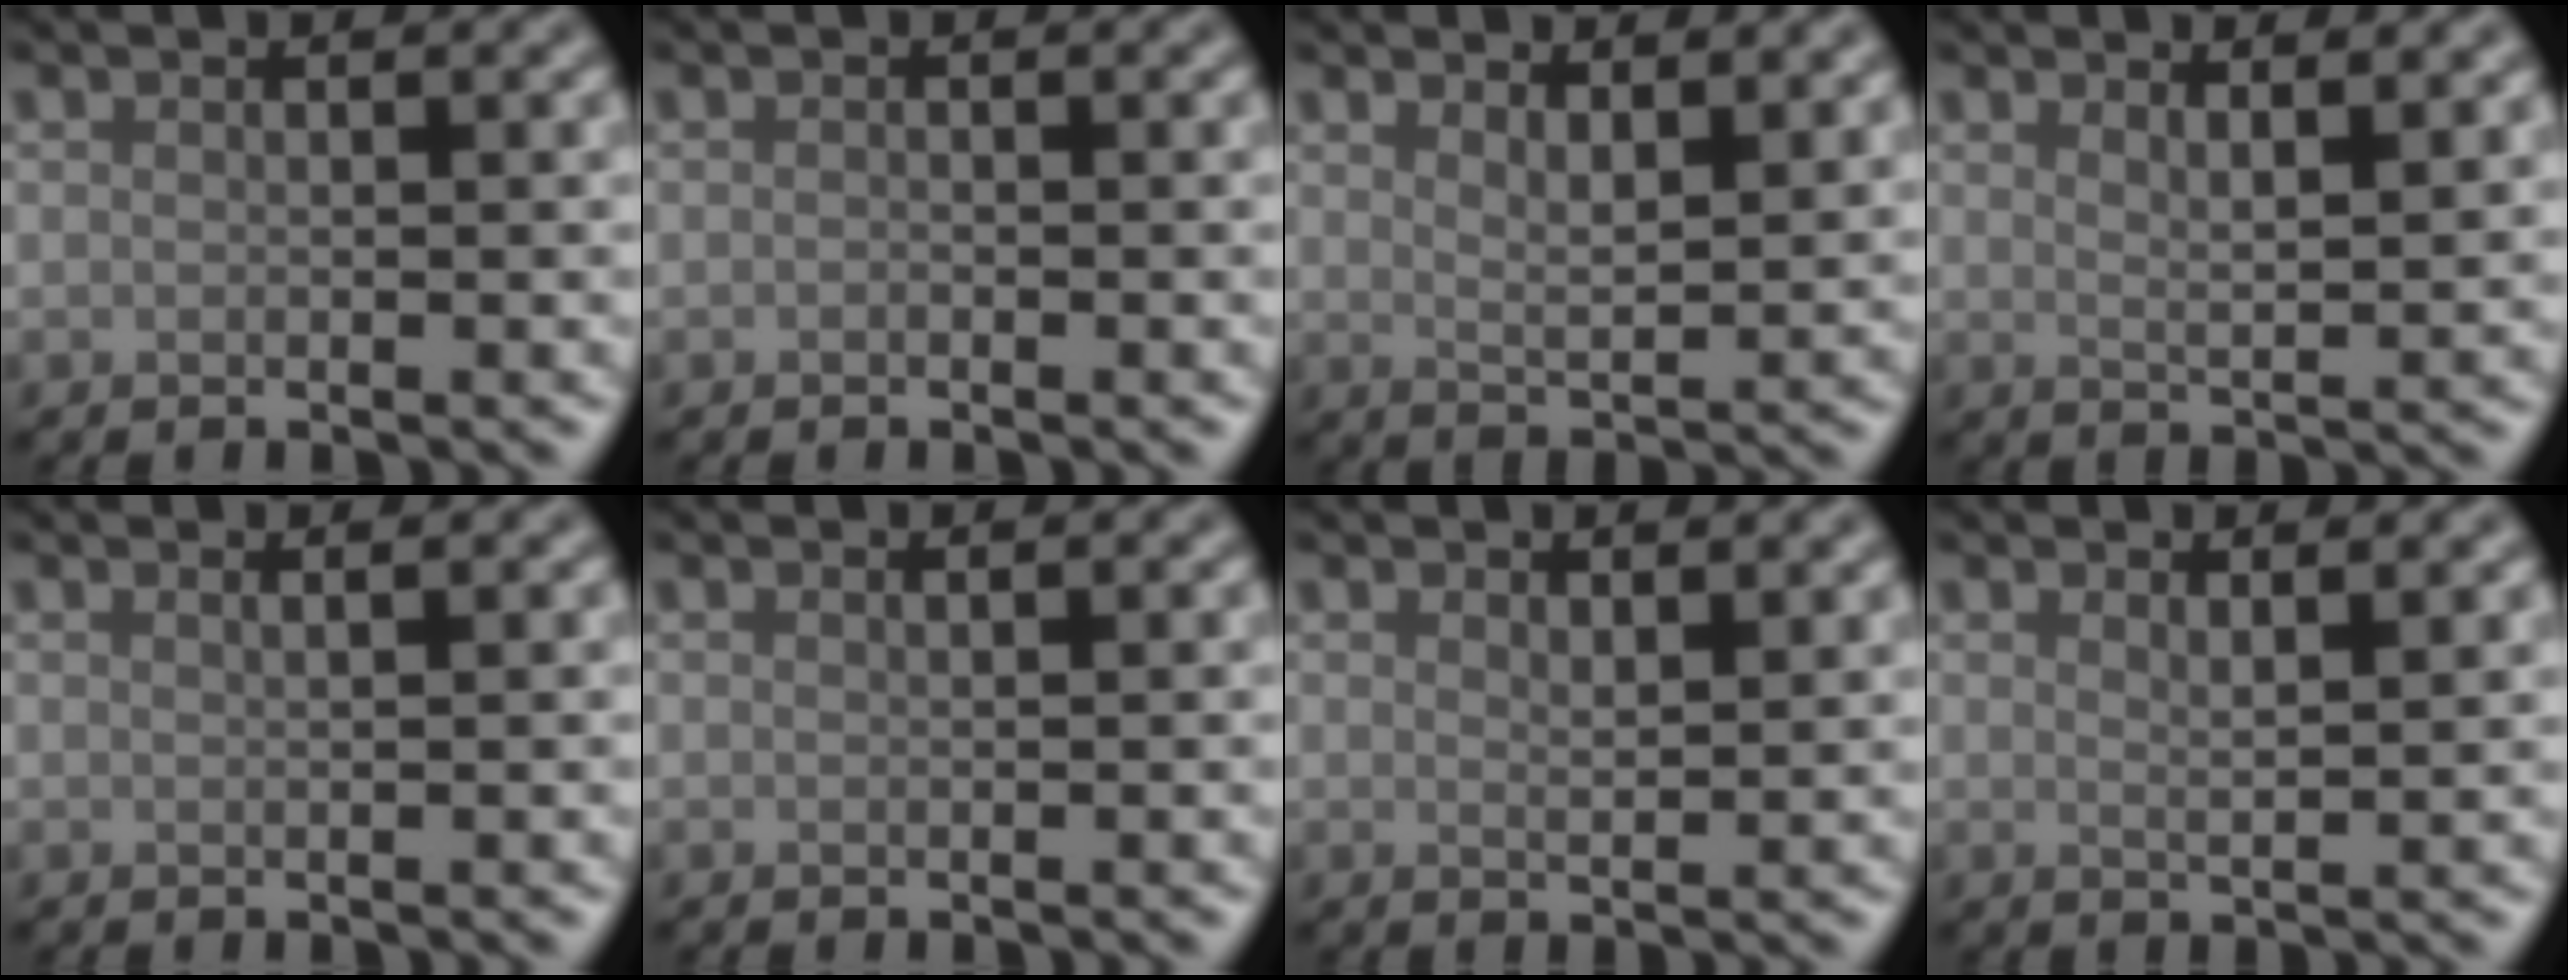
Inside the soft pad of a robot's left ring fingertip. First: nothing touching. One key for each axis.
{"total": 0.0}
{"total": 3.3, "fx": 2.3, "fy": 1.0, "fz": 2.1, "tx": -0.031, "ty": -0.006, "tz": 0.042}
{"total": 3.0, "fx": 2.0, "fy": 0.9, "fz": 2.0, "tx": -0.017, "ty": -0.003, "tz": 0.032}
{"total": 1.7, "fx": 1.0, "fy": 0.8, "fz": 1.1, "tx": 0.004, "ty": -0.001, "tz": -0.007}
{"total": 0.5, "fx": 0.4, "fy": 0.2, "fz": 0.3, "tx": 0.001, "ty": 0.001, "tz": 0.005}
{"total": 1.6, "fx": 1.3, "fy": 0.3, "fz": 0.8, "tx": -0.012, "ty": -0.003, "tz": 0.024}
{"total": 2.0, "fx": 1.3, "fy": 0.5, "fz": 1.3, "tx": -0.010, "ty": -0.001, "tz": 0.018}